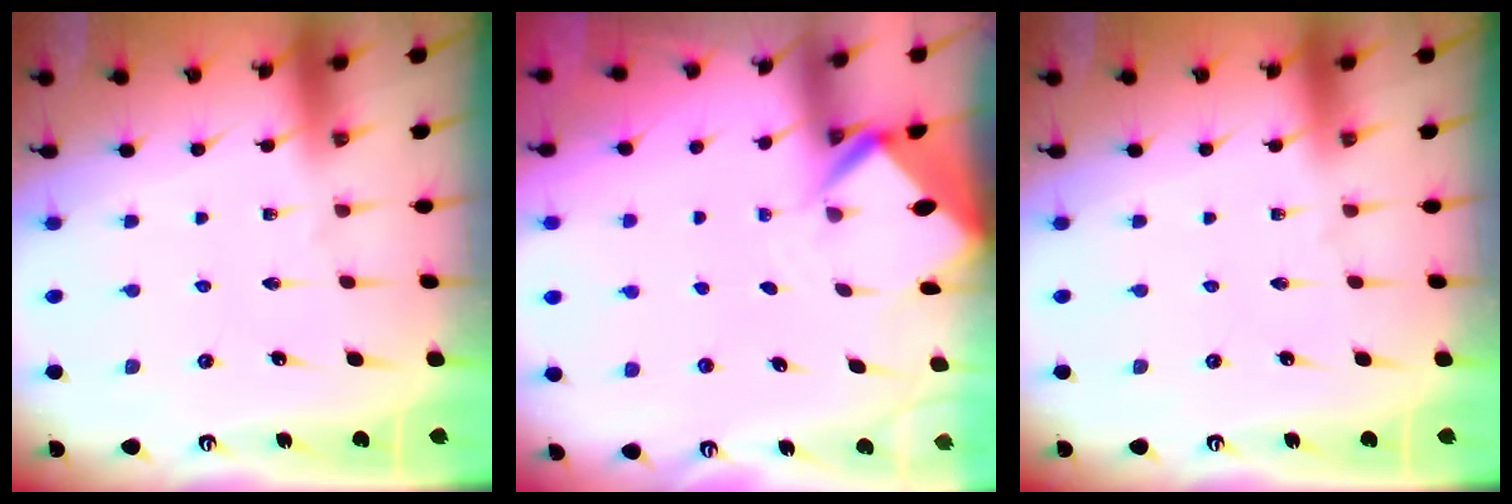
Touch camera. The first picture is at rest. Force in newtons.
{"total": 3.4, "press": 3.4, "slide": 0.2}
{"total": 0.0}